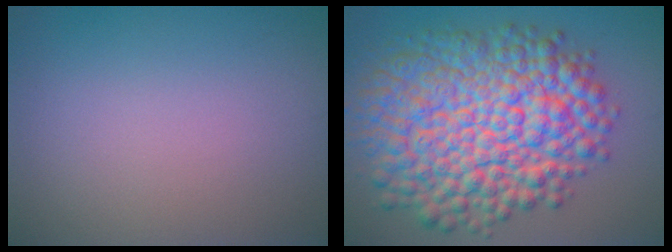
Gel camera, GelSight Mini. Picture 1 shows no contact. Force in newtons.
{"total": 12.5, "press": 12.4, "slide": 0.3}